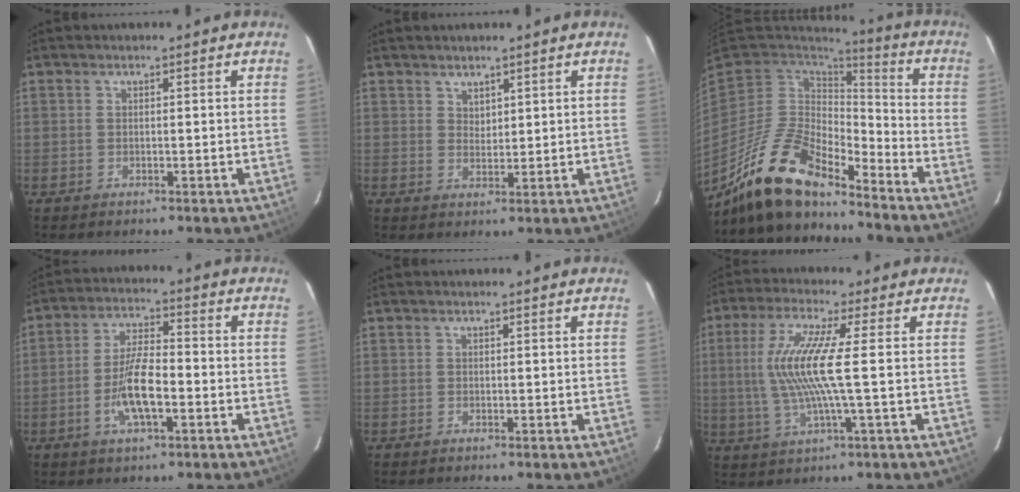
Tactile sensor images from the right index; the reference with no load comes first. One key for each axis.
{"total": 2.1, "fx": 1.7, "fy": 1.2, "fz": 0.3, "tx": 0.001, "ty": 0.001, "tz": 0.031}
{"total": 17.1, "fx": -13.8, "fy": 5.1, "fz": 8.8, "tx": -0.184, "ty": -0.019, "tz": -0.260}
{"total": 8.6, "fx": -3.1, "fy": 2.6, "fz": 7.6, "tx": -0.152, "ty": 0.000, "tz": -0.056}
{"total": 0.0}
{"total": 10.7, "fx": 0.2, "fy": -0.4, "fz": 10.6, "tx": -0.215, "ty": -0.003, "tz": 0.008}